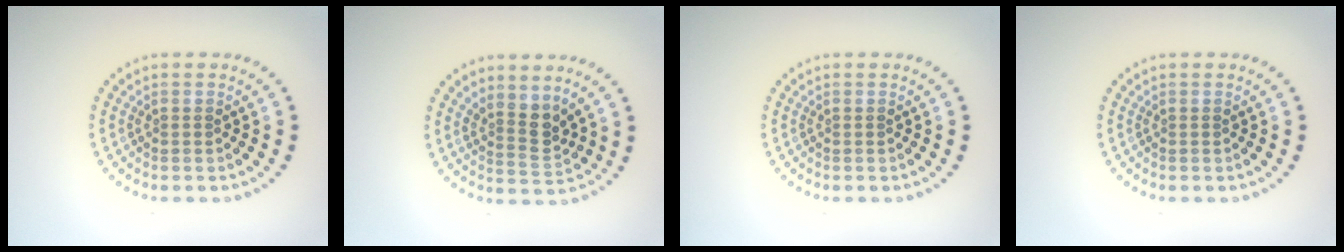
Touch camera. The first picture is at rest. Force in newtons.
{"total": 2.7, "press": 2.0, "slide": 1.8}
{"total": 0.0}
{"total": 0.0}